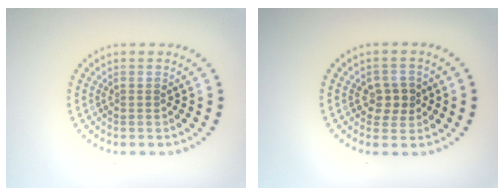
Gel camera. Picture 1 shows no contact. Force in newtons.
{"total": 2.4, "press": 2.3, "slide": 0.8}